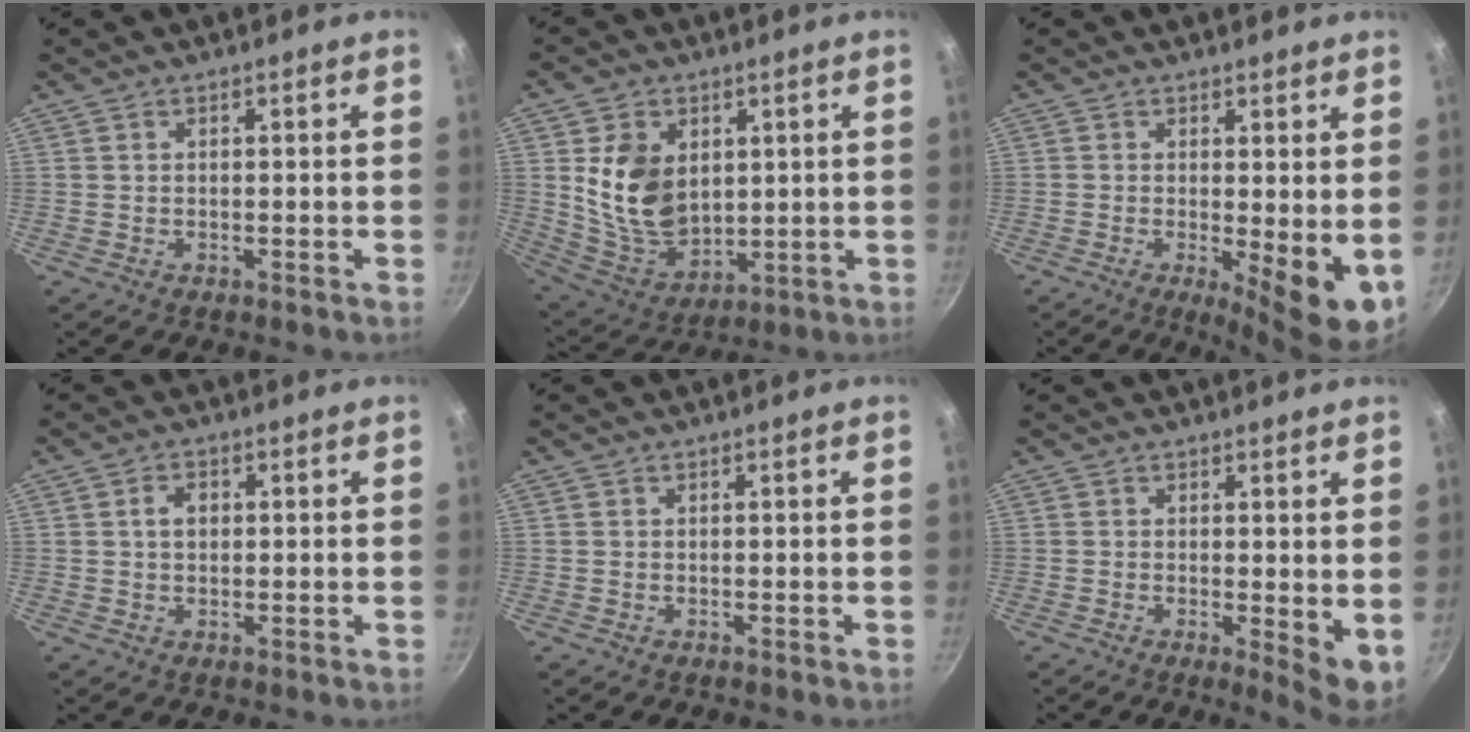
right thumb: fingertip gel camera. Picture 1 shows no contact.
{"total": 13.7, "force": [2.7, 9.9, 9.1], "torque": [-0.138, -0.029, 0.068]}
{"total": 8.1, "force": [-0.4, 2.3, 7.8], "torque": [-0.101, -0.016, 0.001]}
{"total": 3.1, "force": [0.5, 2.3, 2.0], "torque": [-0.020, 0.007, 0.006]}
{"total": 0.0}
{"total": 5.2, "force": [0.1, 1.5, 4.9], "torque": [-0.071, -0.016, 0.002]}